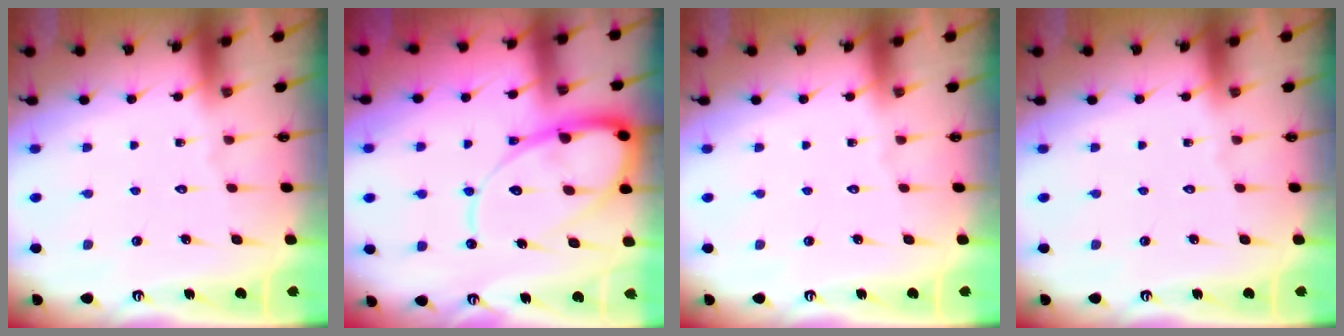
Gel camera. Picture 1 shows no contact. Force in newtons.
{"total": 15.9, "press": 15.8, "slide": 1.7}
{"total": 0.0}
{"total": 0.0}